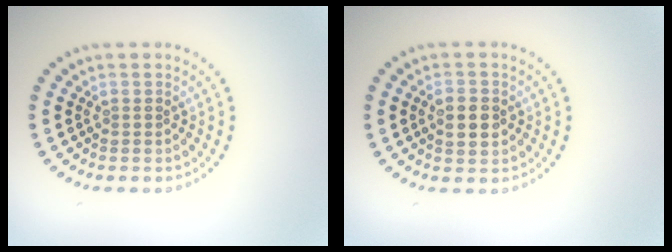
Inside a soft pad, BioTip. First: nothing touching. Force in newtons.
{"total": 2.5, "press": 2.5, "slide": 0.2}